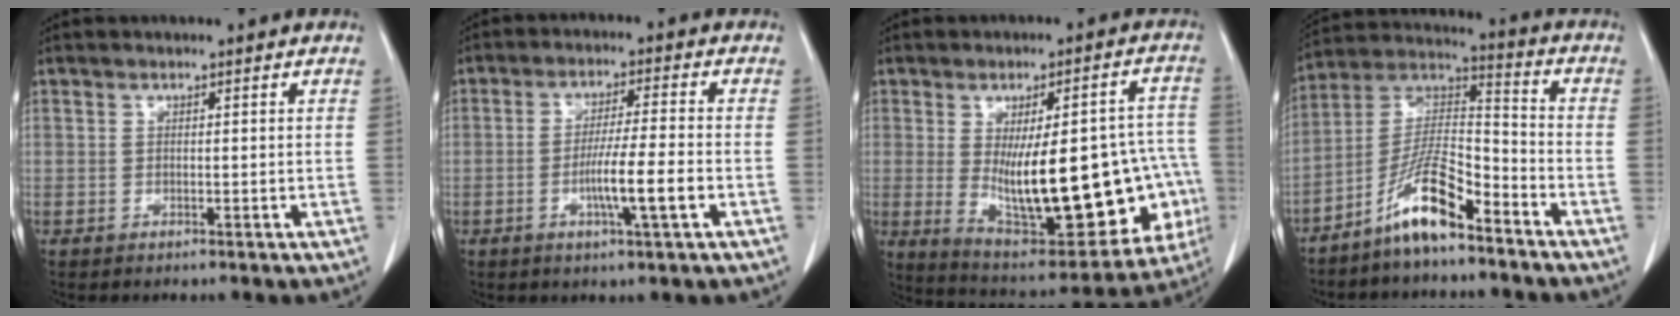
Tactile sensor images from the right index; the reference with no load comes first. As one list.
[{"total": 7.2, "force": [-2.4, -0.4, 6.8], "torque": [-0.121, -0.006, -0.042]}, {"total": 25.1, "force": [-3.9, 7.6, 23.6], "torque": [-0.282, 0.017, -0.022]}, {"total": 11.0, "force": [-7.5, 2.1, 7.7], "torque": [-0.158, 0.011, -0.143]}]